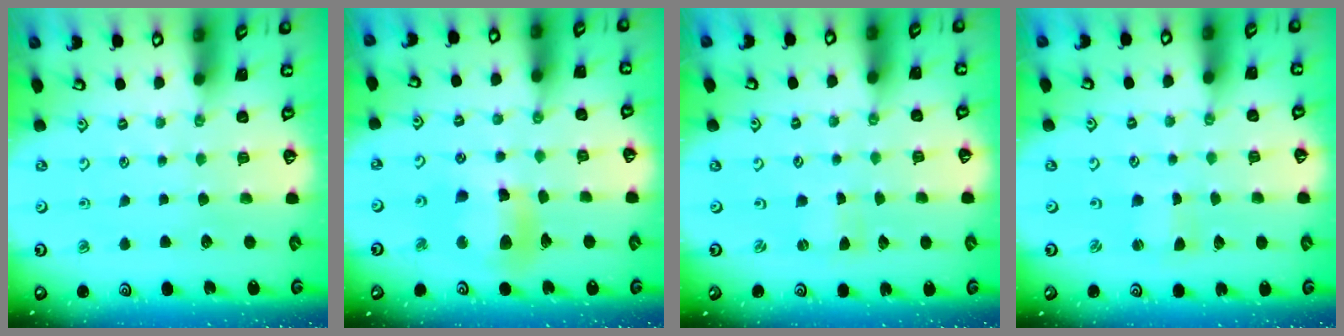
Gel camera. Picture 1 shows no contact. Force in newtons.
{"total": 12.7, "press": 12.5, "slide": 1.7}
{"total": 0.0}
{"total": 1.1, "press": 1.1, "slide": 0.1}